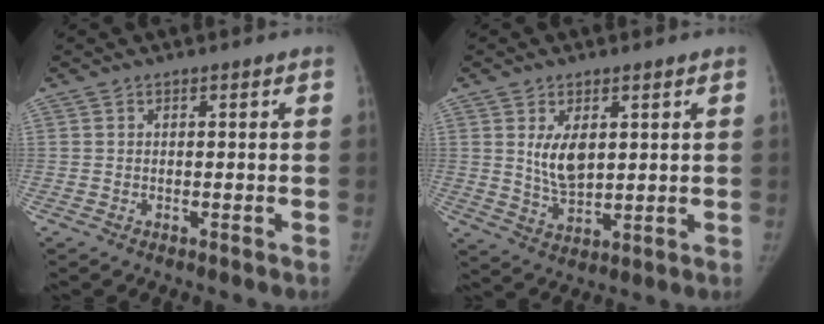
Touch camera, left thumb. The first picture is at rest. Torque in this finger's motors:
{"motor_torque": [0.90, 1.04, 0.64, -0.75, 0.27]}